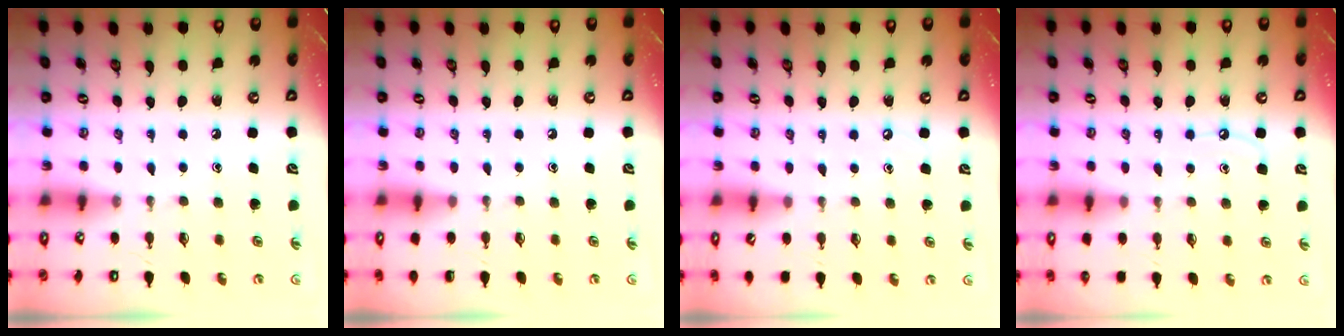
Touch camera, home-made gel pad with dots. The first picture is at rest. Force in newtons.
{"total": 0.0}
{"total": 2.9, "press": 2.8, "slide": 0.5}
{"total": 8.2, "press": 8.1, "slide": 0.8}